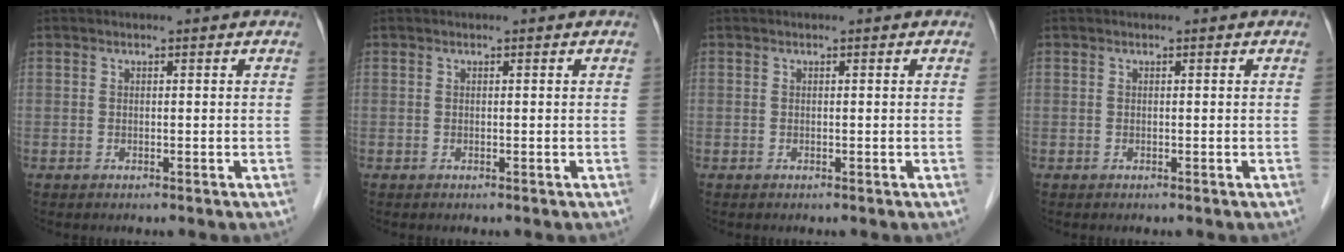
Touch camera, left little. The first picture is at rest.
{"total": 0.0}
{"total": 0.0}
{"total": 0.0}